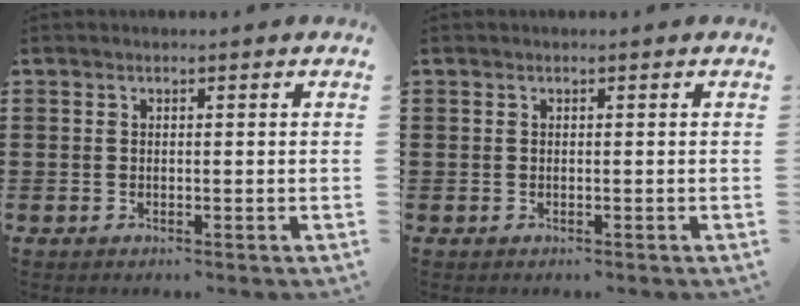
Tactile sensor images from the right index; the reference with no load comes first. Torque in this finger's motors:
{"motor_torque": [0.43, -0.05, 0.00, -0.01]}